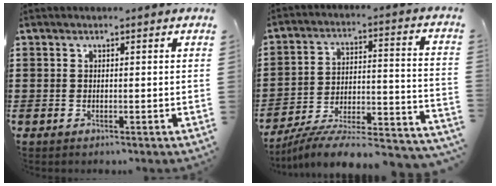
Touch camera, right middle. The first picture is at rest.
{"total": 6.4, "force": [-5.9, 0.4, 2.5], "torque": [-0.039, -0.008, -0.119]}